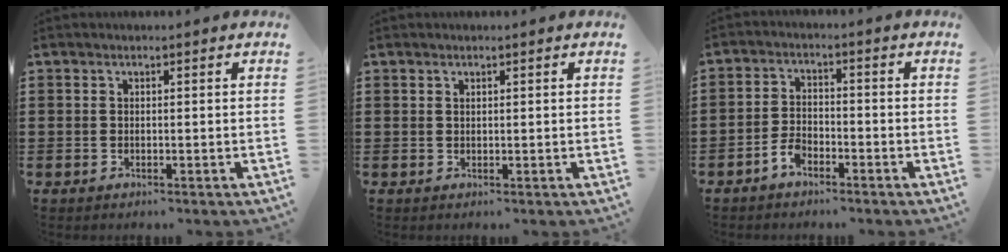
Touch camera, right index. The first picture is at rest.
{"total": 0.5, "force": [0.4, 0.4, 0.1], "torque": [-0.004, 0.001, 0.008]}
{"total": 3.6, "force": [-2.6, 1.7, 1.7], "torque": [-0.046, 0.003, -0.057]}